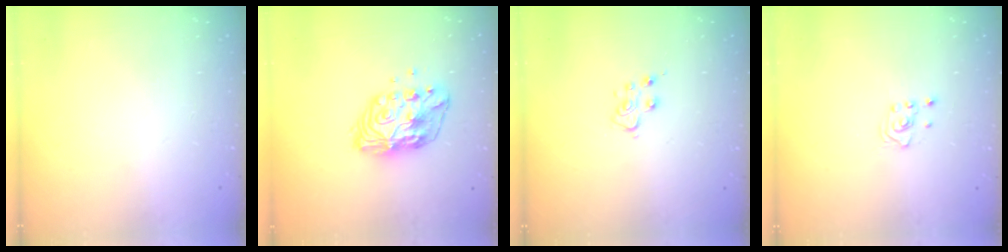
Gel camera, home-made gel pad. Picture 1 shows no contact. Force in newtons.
{"total": 12.5, "press": 12.5, "slide": 1.0}
{"total": 6.2, "press": 6.1, "slide": 0.8}
{"total": 1.6, "press": 1.5, "slide": 0.2}